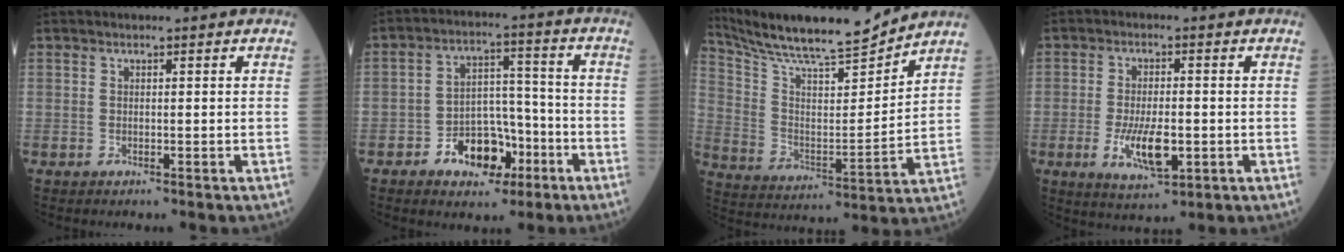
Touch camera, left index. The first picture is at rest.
{"total": 9.0, "force": [-4.6, 5.5, 5.5], "torque": [-0.095, 0.026, -0.070]}
{"total": 16.5, "force": [15.5, 0.7, 5.7], "torque": [-0.120, -0.005, 0.266]}
{"total": 7.4, "force": [-1.9, 2.6, 6.6], "torque": [-0.131, -0.011, -0.028]}